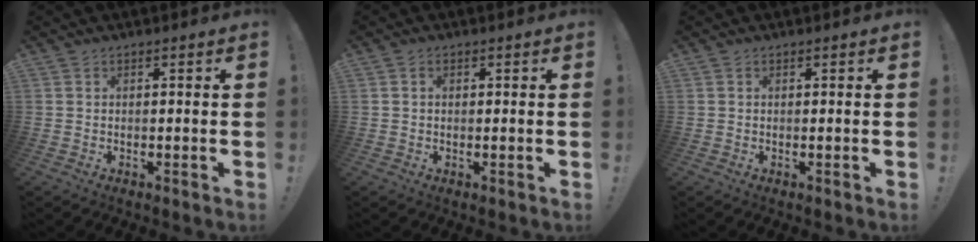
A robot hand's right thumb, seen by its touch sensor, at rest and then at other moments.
{"total": 0.7, "force": [0.1, 0.5, 0.5], "torque": [-0.010, 0.005, 0.001]}
{"total": 0.0}